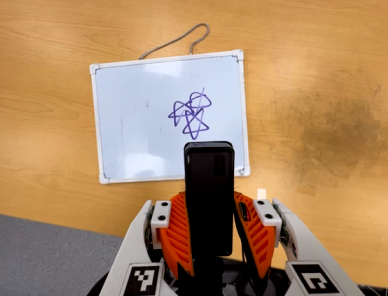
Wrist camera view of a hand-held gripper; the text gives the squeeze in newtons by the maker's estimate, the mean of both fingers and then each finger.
{"total": 3.8, "left": 2.6, "right": 5.0}